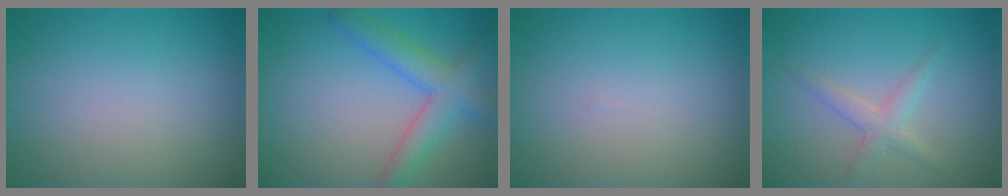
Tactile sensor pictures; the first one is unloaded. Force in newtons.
{"total": 4.5, "press": 4.5, "slide": 0.2}
{"total": 0.0}
{"total": 1.9, "press": 1.9, "slide": 0.1}